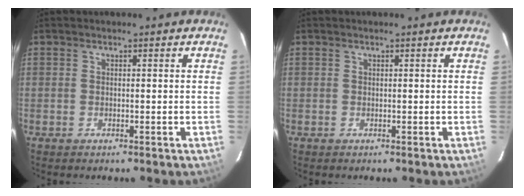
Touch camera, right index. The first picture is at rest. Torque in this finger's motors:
{"motor_torque": [-1.12, 0.43, -0.03, 0.00]}